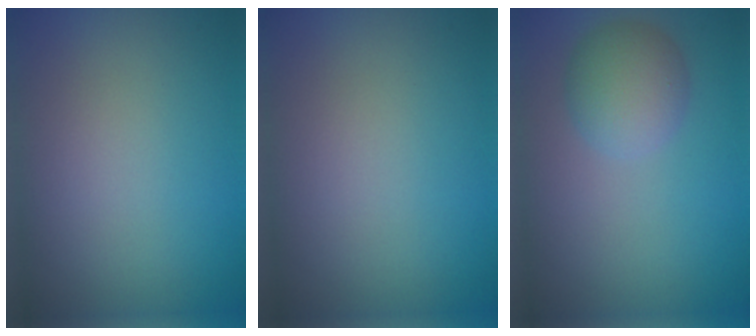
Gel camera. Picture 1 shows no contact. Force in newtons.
{"total": 0.0}
{"total": 3.6, "press": 3.6, "slide": 0.2}